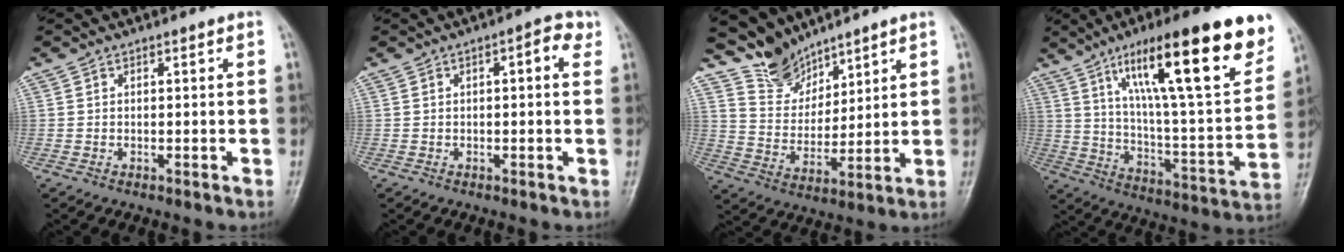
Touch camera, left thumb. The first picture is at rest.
{"total": 2.8, "force": [0.9, 1.0, 2.5], "torque": [-0.033, 0.006, 0.007]}
{"total": 8.5, "force": [7.8, 3.4, 0.4], "torque": [0.014, -0.059, 0.165]}
{"total": 27.6, "force": [14.7, 6.0, 22.5], "torque": [-0.328, -0.034, 0.240]}